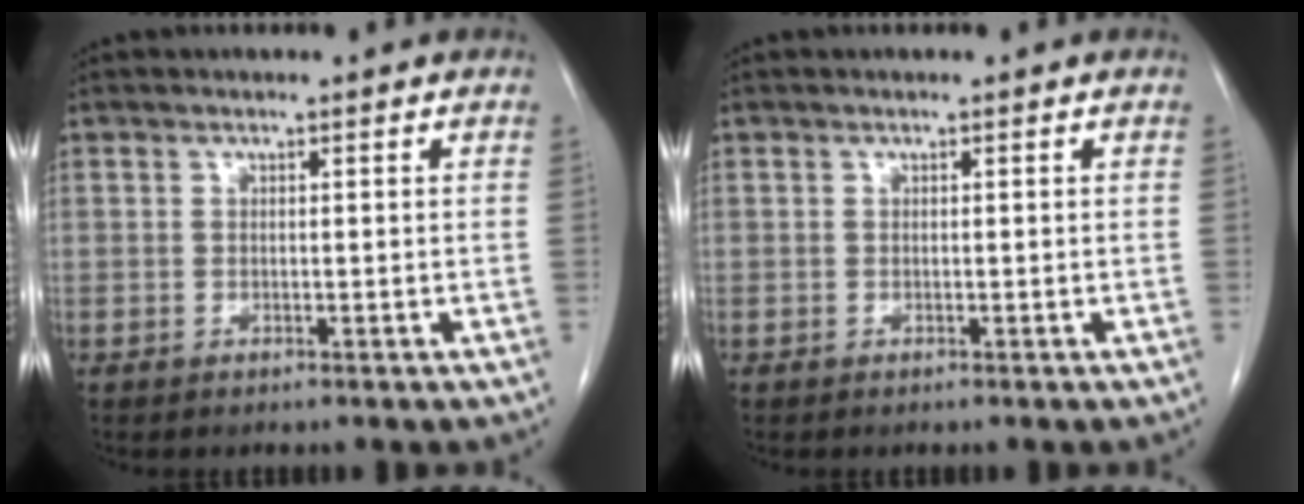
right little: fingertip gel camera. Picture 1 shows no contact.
{"total": 0.0}